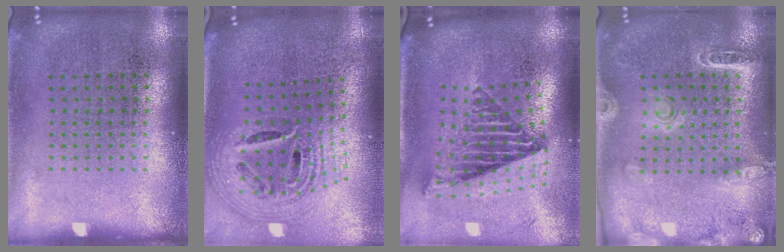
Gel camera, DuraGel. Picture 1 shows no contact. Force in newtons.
{"total": 2.3, "press": 1.7, "slide": 1.7}
{"total": 2.7, "press": 1.8, "slide": 2.0}
{"total": 1.7, "press": 1.7, "slide": 0.1}